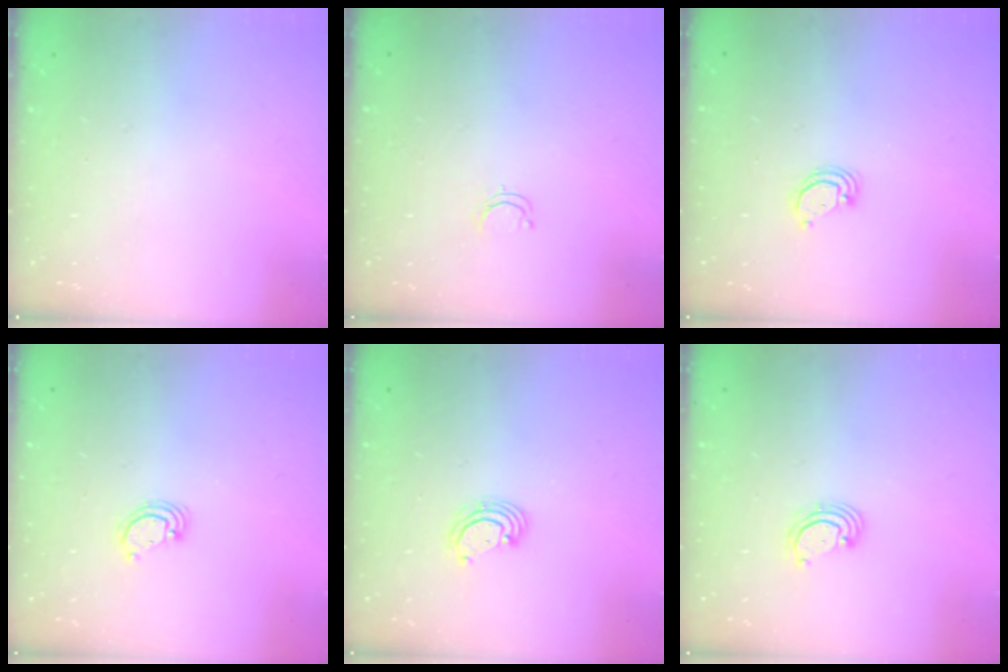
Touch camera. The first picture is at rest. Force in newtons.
{"total": 2.4, "press": 2.4, "slide": 0.2}
{"total": 2.9, "press": 2.8, "slide": 0.2}
{"total": 2.6, "press": 2.6, "slide": 0.3}
{"total": 2.6, "press": 2.6, "slide": 0.2}
{"total": 2.7, "press": 2.7, "slide": 0.7}